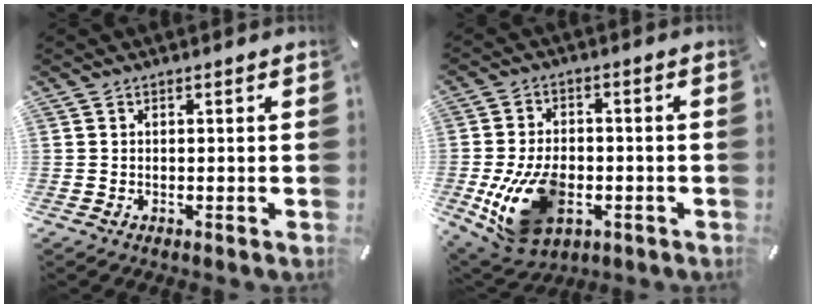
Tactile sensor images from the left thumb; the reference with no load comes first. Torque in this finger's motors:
{"motor_torque": [0.78, 2.03, 1.11, 0.14, 0.50]}